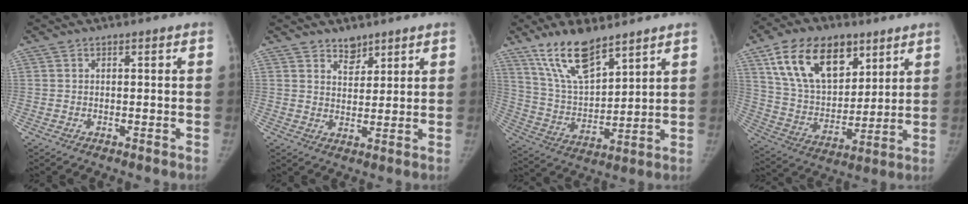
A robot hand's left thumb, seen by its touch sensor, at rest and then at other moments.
{"total": 3.7, "force": [2.9, 2.1, 0.9], "torque": [0.007, -0.023, 0.050]}
{"total": 13.9, "force": [9.9, 4.9, 8.5], "torque": [-0.134, -0.052, 0.200]}
{"total": 20.4, "force": [10.6, 12.1, 12.5], "torque": [-0.181, -0.034, 0.196]}